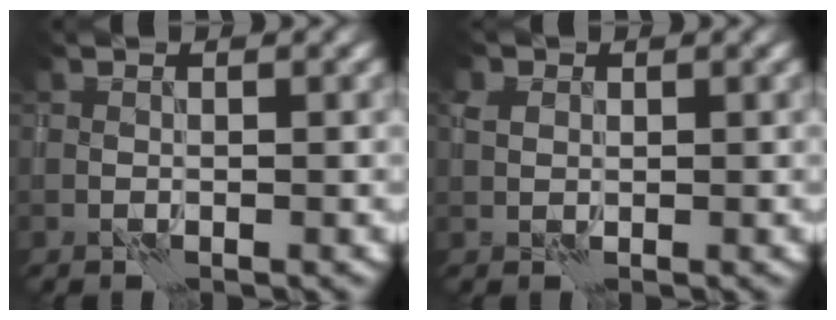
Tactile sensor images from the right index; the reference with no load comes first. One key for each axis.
{"total": 1.8, "fx": 0.7, "fy": 1.5, "fz": 0.6, "tx": -0.013, "ty": 0.006, "tz": 0.010}